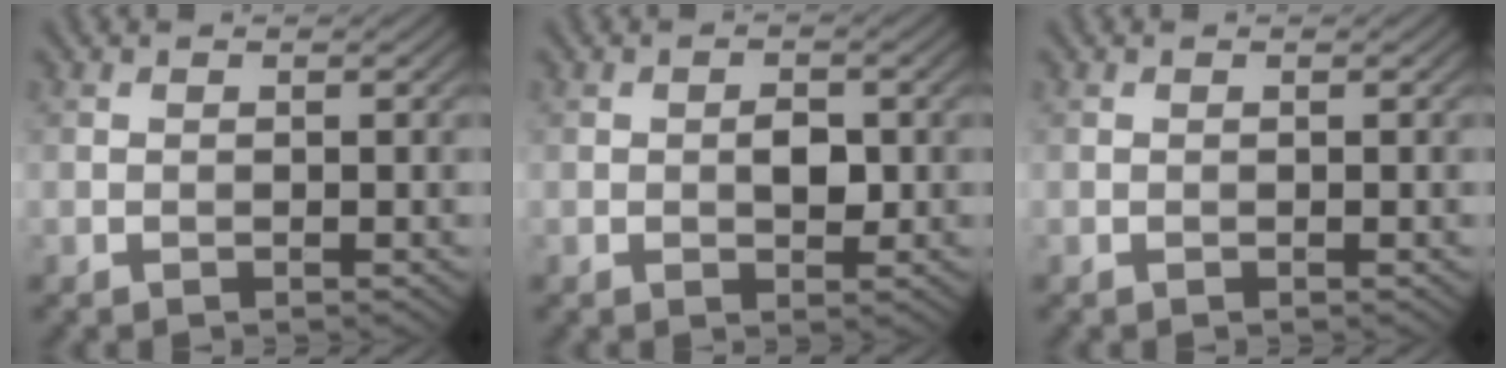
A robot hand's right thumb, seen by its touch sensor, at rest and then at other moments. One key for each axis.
{"total": 2.4, "fx": -0.1, "fy": 1.4, "fz": 1.9, "tx": -0.030, "ty": -0.002, "tz": -0.003}
{"total": 0.0}